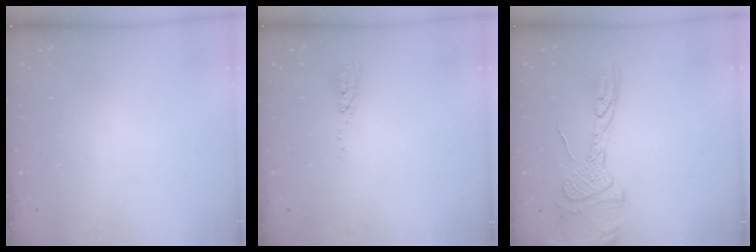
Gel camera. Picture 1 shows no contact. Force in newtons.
{"total": 3.9, "press": 3.7, "slide": 1.4}
{"total": 15.3, "press": 15.2, "slide": 1.2}